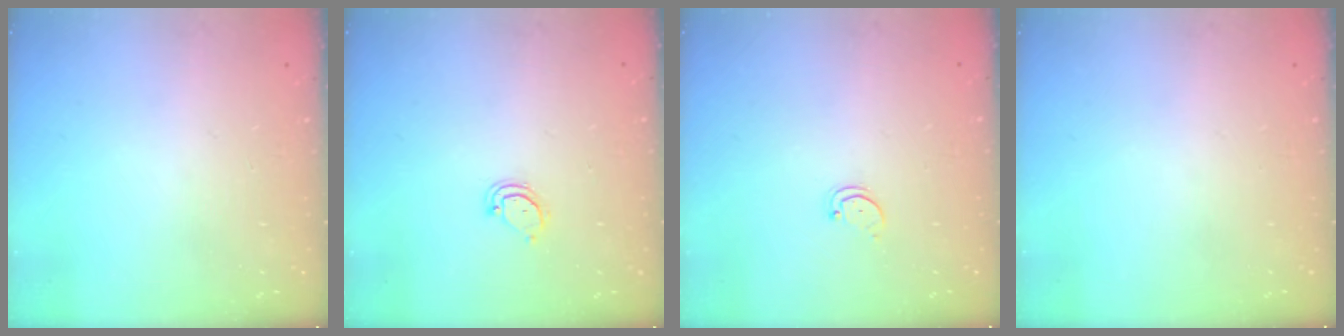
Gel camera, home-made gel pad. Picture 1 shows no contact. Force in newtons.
{"total": 3.4, "press": 3.4, "slide": 0.6}
{"total": 1.6, "press": 1.6, "slide": 0.4}
{"total": 0.0}